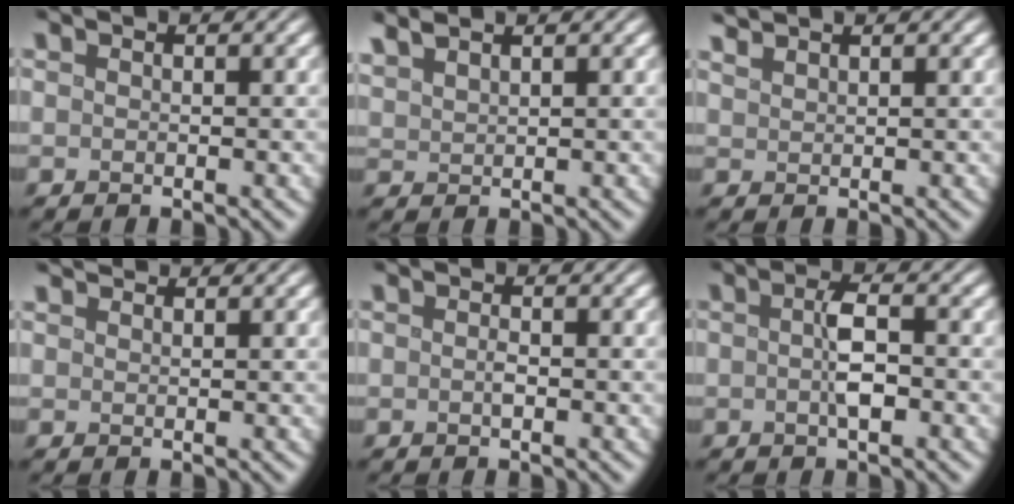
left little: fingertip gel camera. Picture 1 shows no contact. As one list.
[{"total": 2.4, "force": [2.1, 0.6, 1.2], "torque": [-0.012, 0.010, 0.033]}, {"total": 1.5, "force": [1.4, 0.2, 0.4], "torque": [-0.008, 0.006, 0.027]}, {"total": 1.9, "force": [1.9, 0.2, 0.5], "torque": [-0.013, 0.001, 0.025]}, {"total": 0.7, "force": [-0.2, 0.2, 0.7], "torque": [-0.014, 0.001, -0.003]}, {"total": 2.6, "force": [-0.4, 0.8, 2.5], "torque": [-0.048, 0.004, -0.010]}]